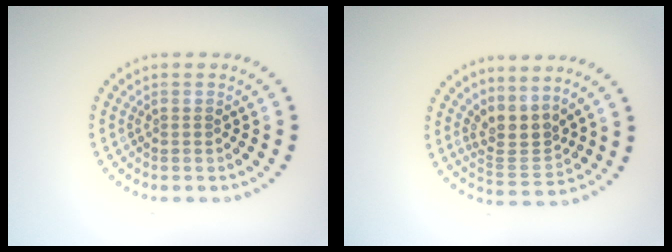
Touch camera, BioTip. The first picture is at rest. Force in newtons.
{"total": 3.0, "press": 2.1, "slide": 2.1}